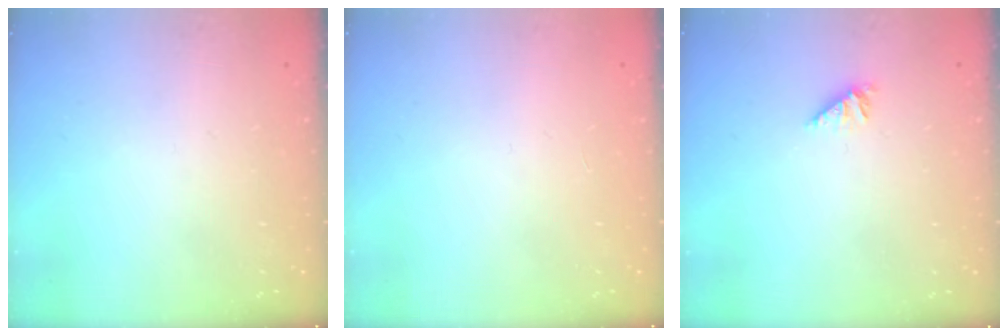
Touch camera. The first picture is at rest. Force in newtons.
{"total": 0.0}
{"total": 1.9, "press": 1.9, "slide": 0.4}